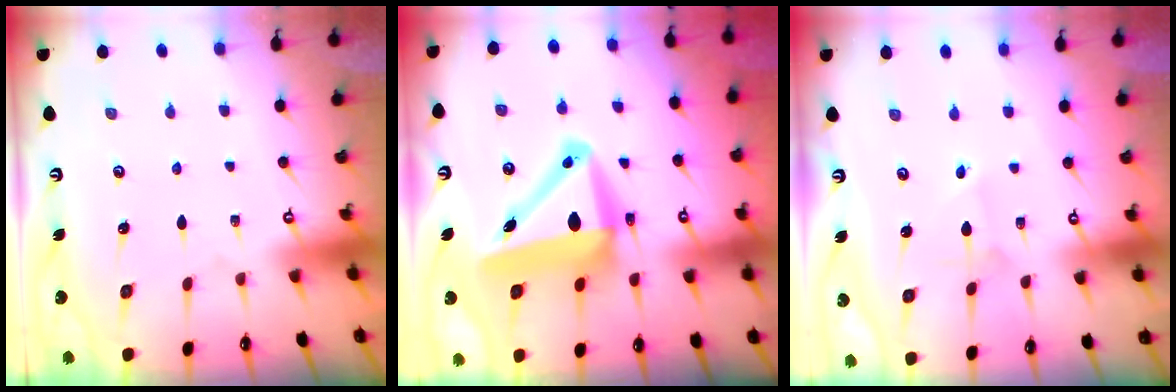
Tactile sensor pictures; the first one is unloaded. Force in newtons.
{"total": 12.1, "press": 11.9, "slide": 2.3}
{"total": 2.0, "press": 2.0, "slide": 0.2}